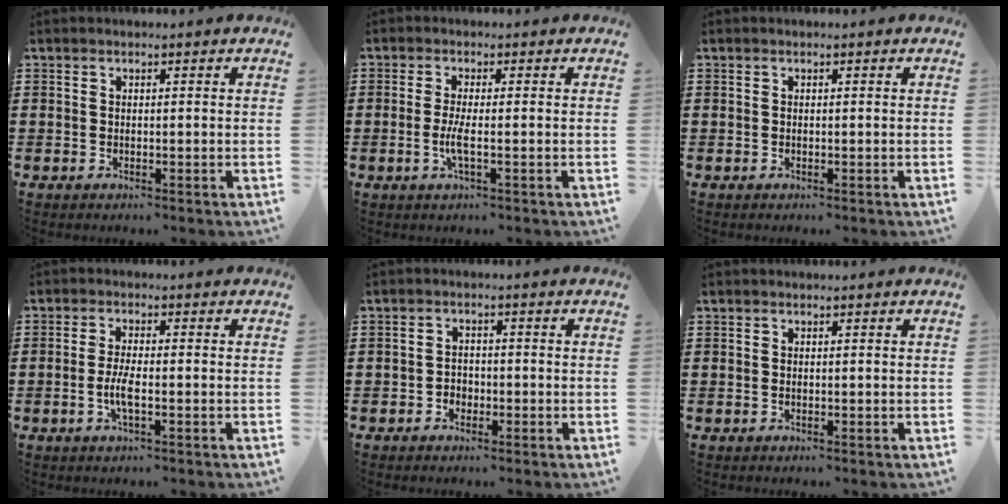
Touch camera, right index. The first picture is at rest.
{"total": 3.1, "force": [-0.6, 0.2, 3.0], "torque": [-0.069, -0.011, -0.017]}
{"total": 0.0}
{"total": 3.5, "force": [-1.1, 0.7, 3.3], "torque": [-0.073, -0.005, -0.023]}
{"total": 1.9, "force": [-1.2, 1.3, 0.4], "torque": [-0.014, 0.002, -0.028]}
{"total": 0.0}